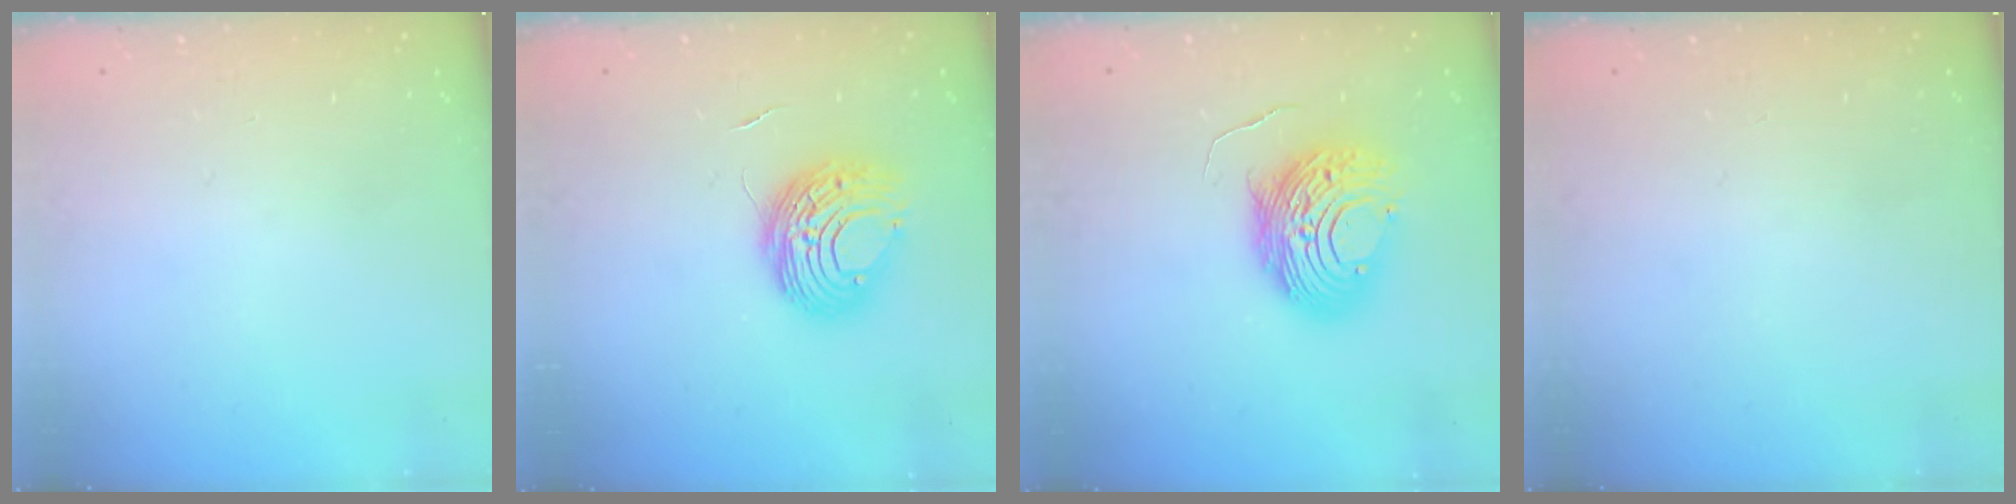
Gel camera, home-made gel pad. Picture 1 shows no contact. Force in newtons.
{"total": 9.6, "press": 9.5, "slide": 0.9}
{"total": 11.2, "press": 11.1, "slide": 1.1}
{"total": 0.0}